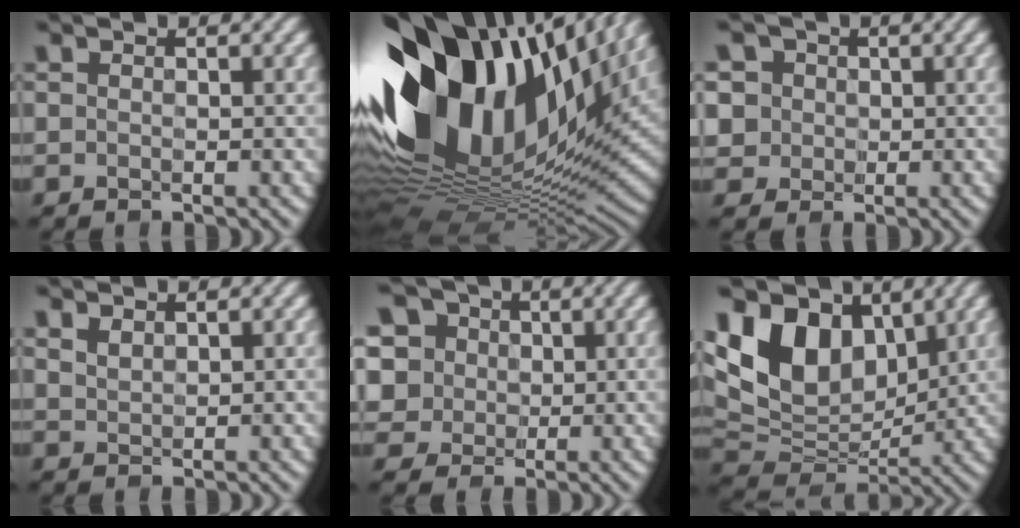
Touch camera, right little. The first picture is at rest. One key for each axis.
{"total": 17.2, "fx": 5.2, "fy": 9.7, "fz": 13.2, "tx": -0.259, "ty": 0.017, "tz": 0.087}
{"total": 3.6, "fx": 0.9, "fy": 3.3, "fz": 0.9, "tx": -0.049, "ty": 0.006, "tz": 0.023}
{"total": 1.3, "fx": 1.0, "fy": 0.7, "fz": 0.6, "tx": -0.015, "ty": 0.005, "tz": 0.020}
{"total": 10.5, "fx": 3.9, "fy": 8.4, "fz": 4.9, "tx": -0.125, "ty": 0.025, "tz": 0.058}
{"total": 11.6, "fx": 4.3, "fy": 7.8, "fz": 7.5, "tx": -0.168, "ty": 0.017, "tz": 0.074}